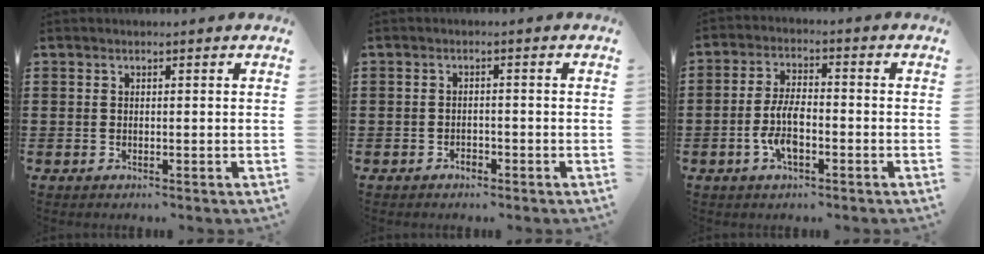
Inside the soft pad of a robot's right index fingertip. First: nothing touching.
{"total": 1.2, "force": [-1.1, 0.4, 0.2], "torque": [-0.009, -0.001, -0.023]}
{"total": 6.6, "force": [-2.1, 2.8, 5.6], "torque": [-0.129, 0.000, -0.047]}